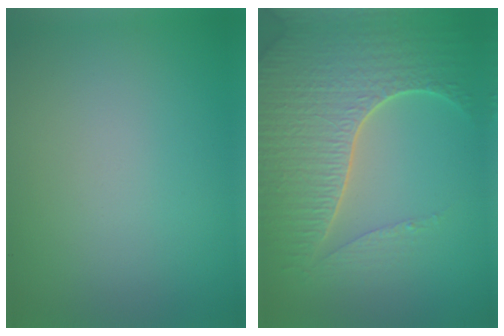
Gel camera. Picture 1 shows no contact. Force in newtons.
{"total": 7.5, "press": 5.6, "slide": 5.0}